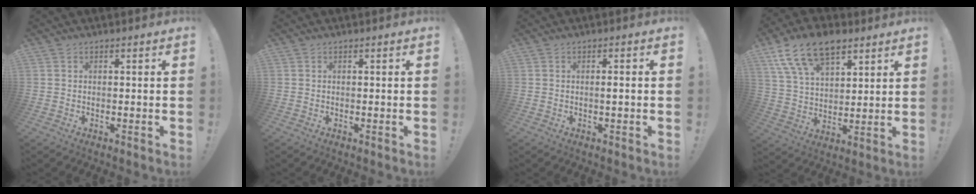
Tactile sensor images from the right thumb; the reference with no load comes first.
{"total": 0.0}
{"total": 1.5, "force": [-0.4, -0.2, 1.4], "torque": [-0.027, 0.002, -0.011]}
{"total": 15.6, "force": [9.6, 8.4, 8.9], "torque": [-0.170, -0.038, 0.180]}